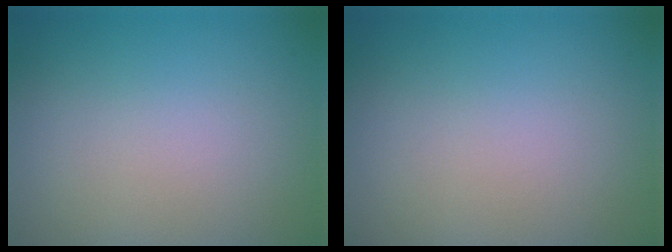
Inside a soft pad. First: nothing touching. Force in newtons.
{"total": 0.0}